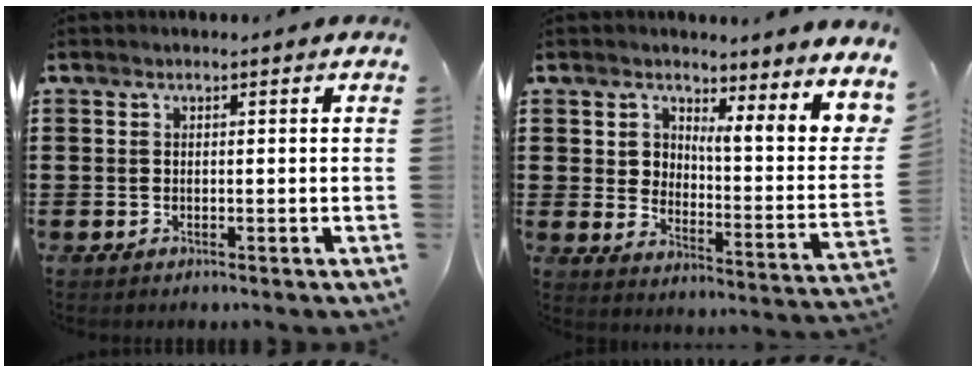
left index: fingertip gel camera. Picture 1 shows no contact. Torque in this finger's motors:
{"motor_torque": [0.66, -0.50, 0.36, 0.15]}